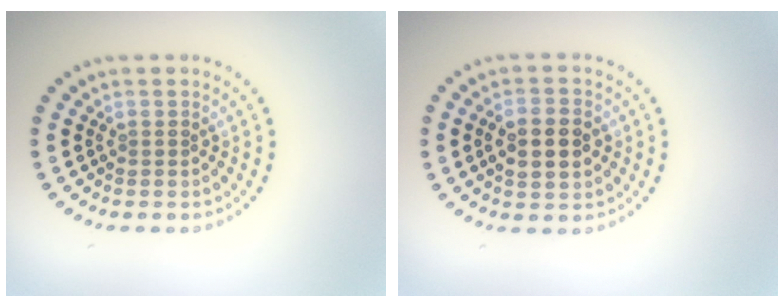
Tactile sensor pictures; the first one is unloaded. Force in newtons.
{"total": 4.1, "press": 4.1, "slide": 0.3}